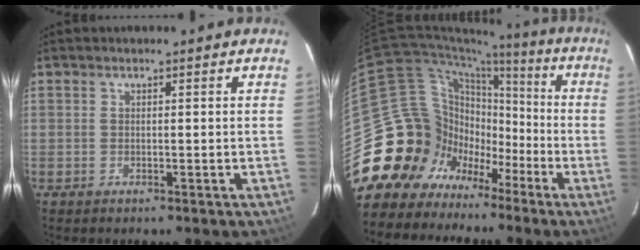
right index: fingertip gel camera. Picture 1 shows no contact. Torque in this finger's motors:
{"motor_torque": [-0.16, -0.42, -0.76, -0.19]}